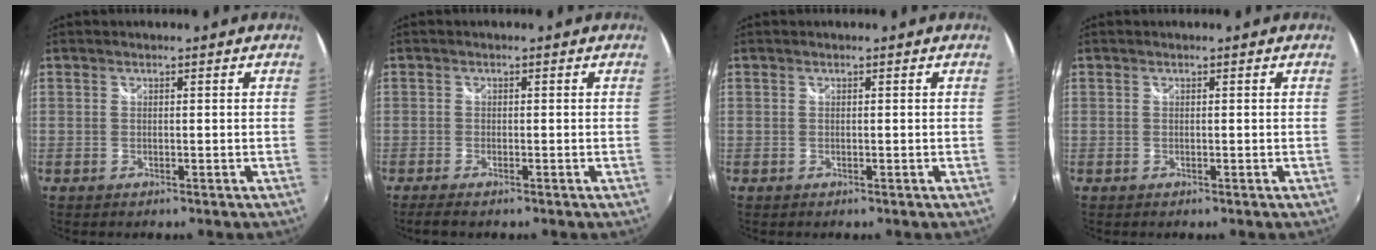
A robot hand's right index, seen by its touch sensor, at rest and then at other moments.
{"total": 3.3, "force": [-2.6, 0.9, 1.8], "torque": [-0.044, -0.013, -0.048]}
{"total": 0.0}
{"total": 0.0}